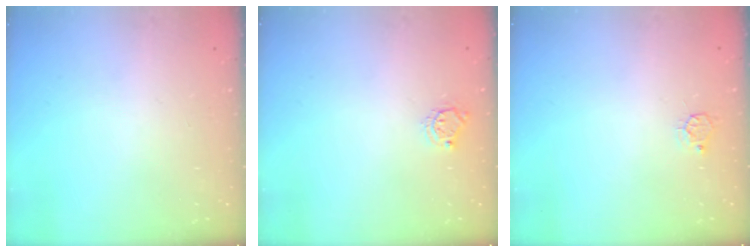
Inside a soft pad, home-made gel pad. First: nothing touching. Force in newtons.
{"total": 4.5, "press": 4.5, "slide": 0.4}
{"total": 3.6, "press": 3.5, "slide": 0.4}